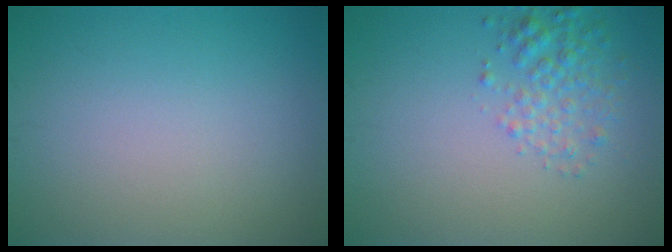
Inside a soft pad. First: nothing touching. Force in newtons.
{"total": 2.6, "press": 2.6, "slide": 0.1}